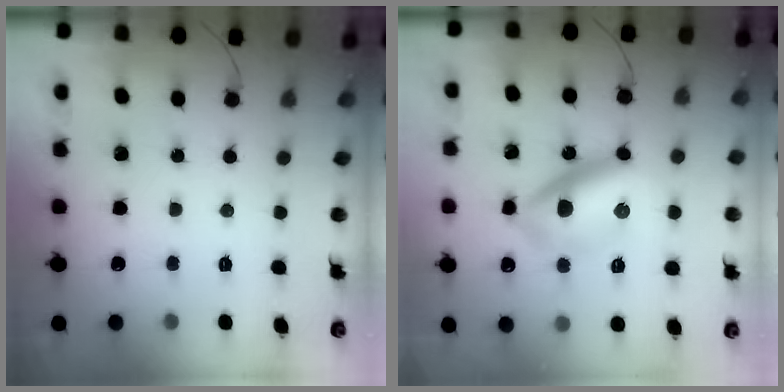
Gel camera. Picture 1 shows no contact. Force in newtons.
{"total": 12.4, "press": 12.4, "slide": 0.2}